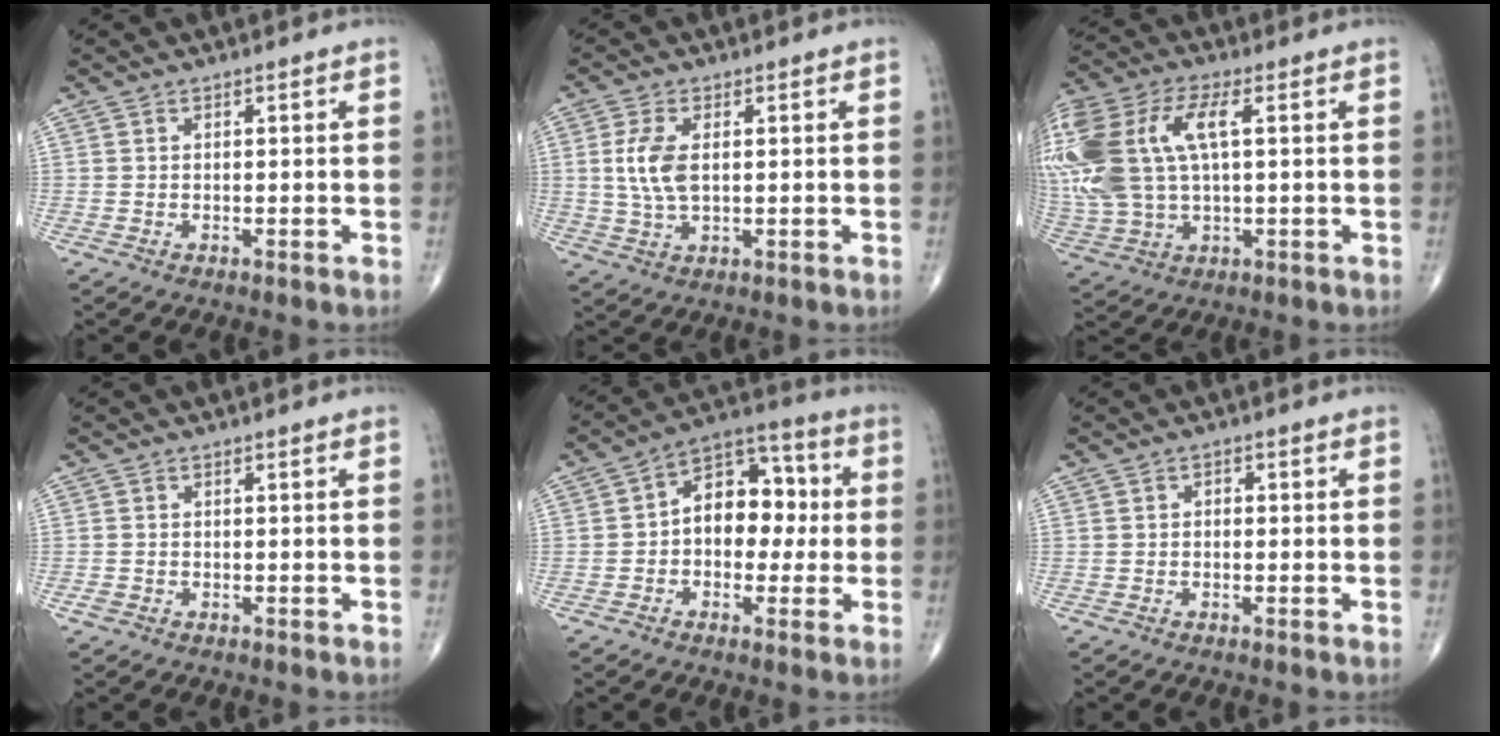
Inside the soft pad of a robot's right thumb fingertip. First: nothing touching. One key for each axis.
{"total": 6.7, "fx": 0.9, "fy": 3.4, "fz": 5.7, "tx": -0.130, "ty": -0.002, "tz": 0.018}
{"total": 23.1, "fx": 4.5, "fy": 11.9, "fz": 19.2, "tx": -0.476, "ty": 0.025, "tz": 0.087}
{"total": 1.1, "fx": -0.6, "fy": 0.8, "fz": 0.4, "tx": -0.011, "ty": 0.002, "tz": -0.010}
{"total": 12.3, "fx": 0.3, "fy": 8.4, "fz": 9.0, "tx": -0.095, "ty": 0.037, "tz": -0.009}
{"total": 1.1, "fx": -0.1, "fy": 0.9, "fz": 0.7, "tx": -0.003, "ty": 0.003, "tz": -0.007}